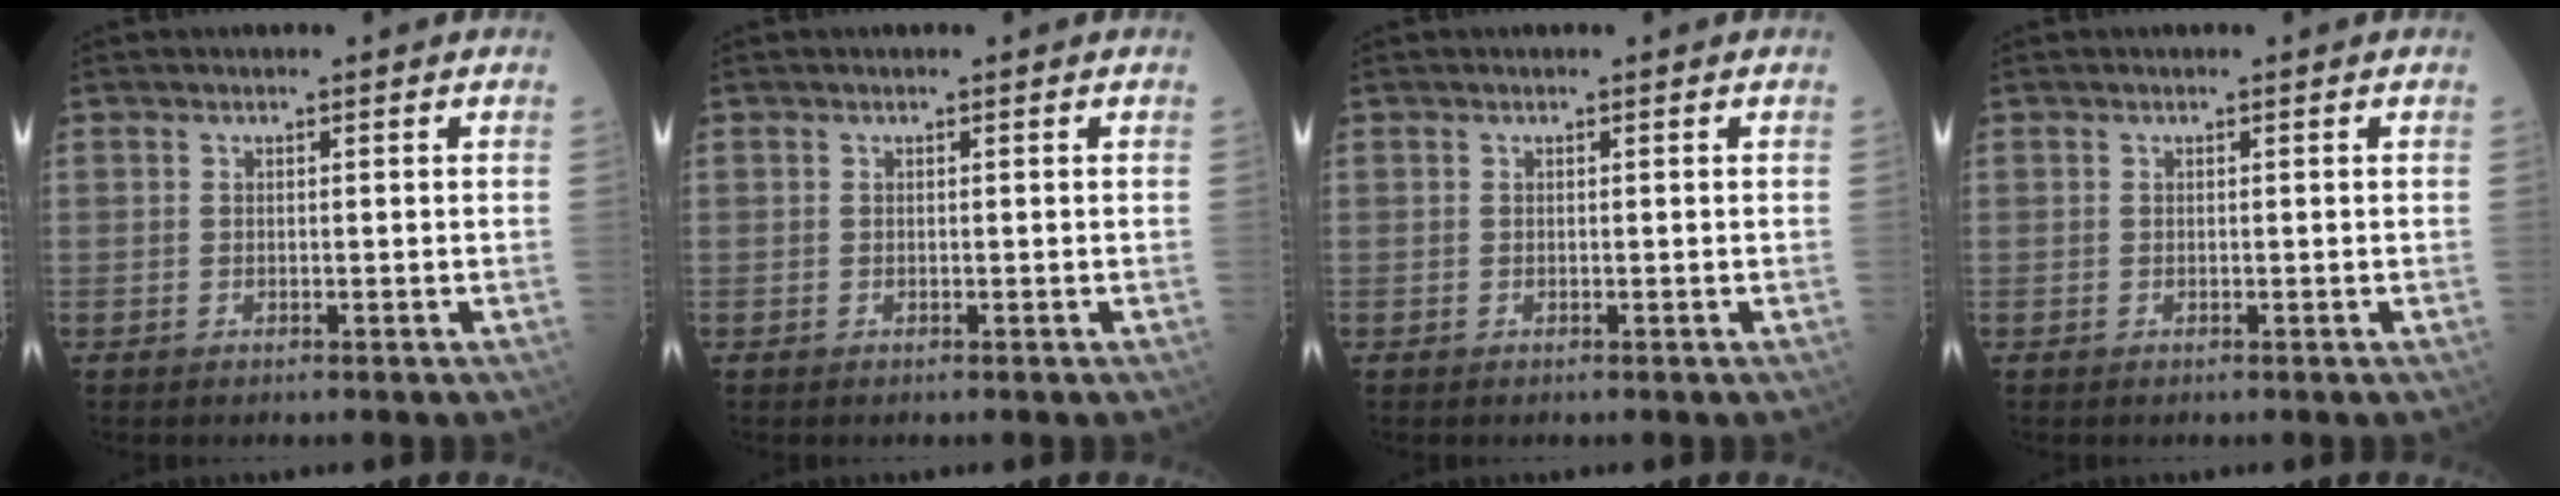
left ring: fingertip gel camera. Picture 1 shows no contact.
{"total": 0.0}
{"total": 0.0}
{"total": 0.0}